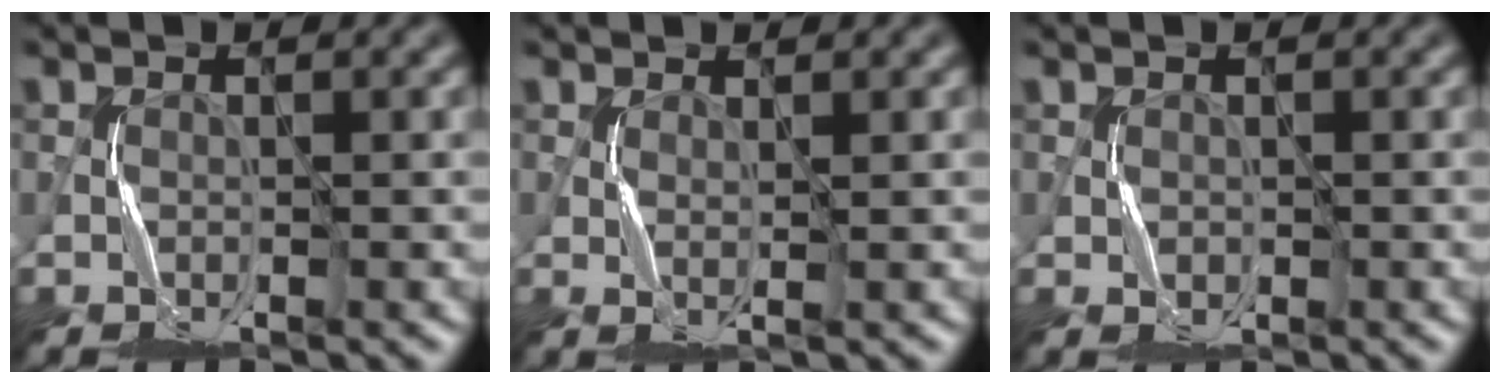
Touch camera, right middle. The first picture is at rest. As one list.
[{"total": 0.9, "force": [0.6, 0.1, 0.7], "torque": [-0.015, 0.000, 0.013]}, {"total": 0.6, "force": [0.1, 0.6, 0.2], "torque": [-0.002, -0.001, 0.008]}]